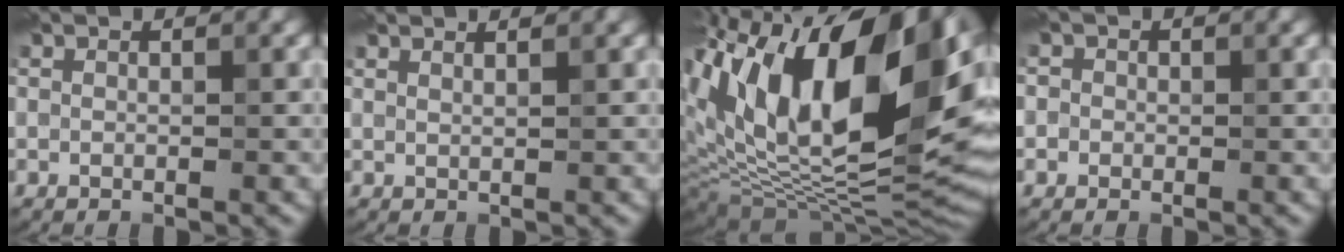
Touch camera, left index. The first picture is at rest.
{"total": 2.0, "force": [1.5, 0.7, 1.1], "torque": [0.003, 0.003, 0.001]}
{"total": 19.7, "force": [5.4, 9.6, 16.4], "torque": [-0.277, 0.028, 0.093]}
{"total": 1.3, "force": [0.3, 1.2, 0.4], "torque": [0.005, 0.000, -0.011]}